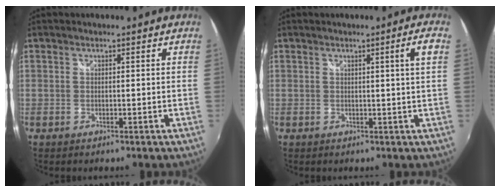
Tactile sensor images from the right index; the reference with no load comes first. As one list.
[{"total": 3.1, "force": [0.9, -1.0, 2.8], "torque": [-0.036, 0.000, 0.017]}]